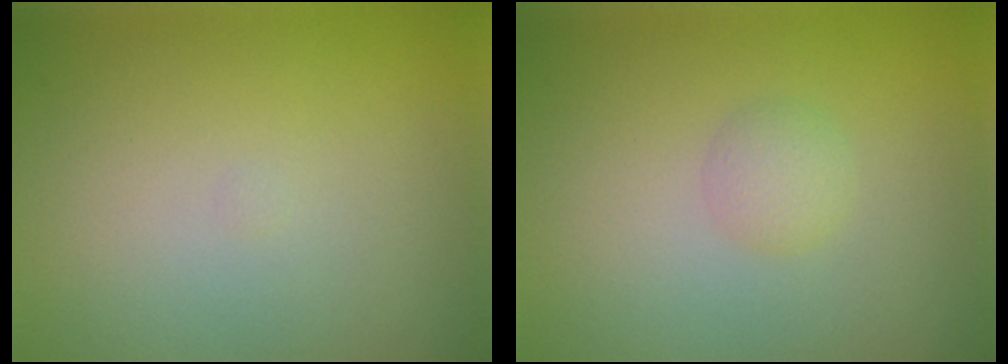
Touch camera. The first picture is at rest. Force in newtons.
{"total": 1.3, "press": 1.3, "slide": 0.1}